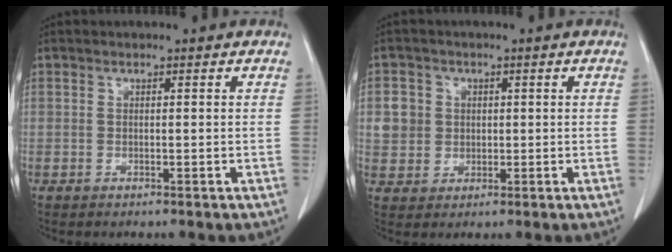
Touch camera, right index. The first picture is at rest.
{"total": 4.8, "force": [1.0, 4.6, 0.9], "torque": [-0.013, 0.011, 0.023]}